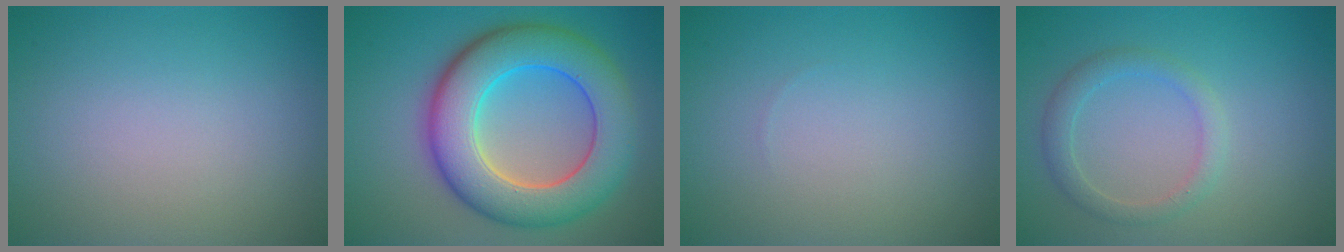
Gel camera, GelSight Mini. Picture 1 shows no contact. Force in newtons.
{"total": 10.1, "press": 10.1, "slide": 0.7}
{"total": 0.0}
{"total": 2.2, "press": 2.2, "slide": 0.1}